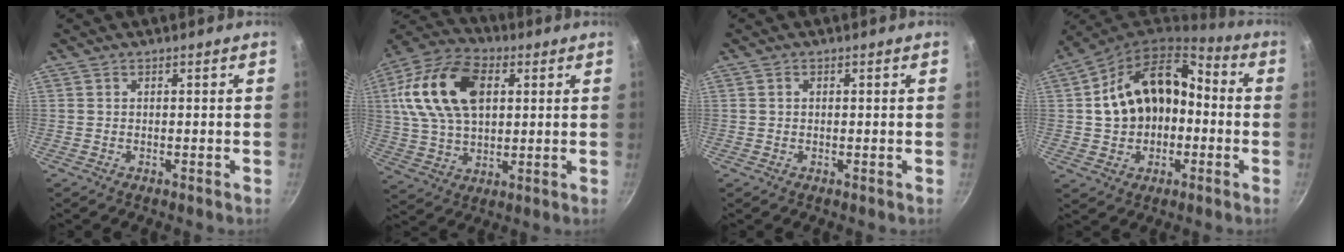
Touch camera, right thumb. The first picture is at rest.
{"total": 19.5, "force": [4.7, 12.2, 14.5], "torque": [-0.260, 0.010, 0.077]}
{"total": 0.8, "force": [0.2, 0.7, 0.4], "torque": [-0.005, 0.005, 0.002]}
{"total": 18.6, "force": [-0.2, 13.6, 12.7], "torque": [-0.194, 0.055, -0.010]}